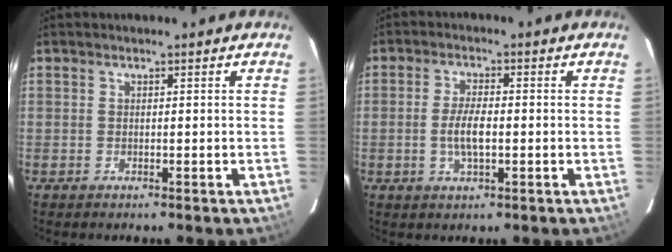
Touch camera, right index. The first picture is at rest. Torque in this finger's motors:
{"motor_torque": [1.12, -0.28, 0.50, 0.13]}